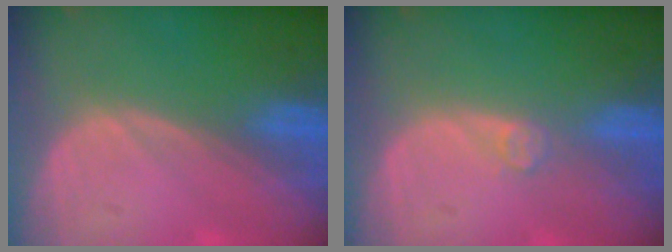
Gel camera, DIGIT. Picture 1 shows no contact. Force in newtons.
{"total": 1.5, "press": 1.5, "slide": 0.2}